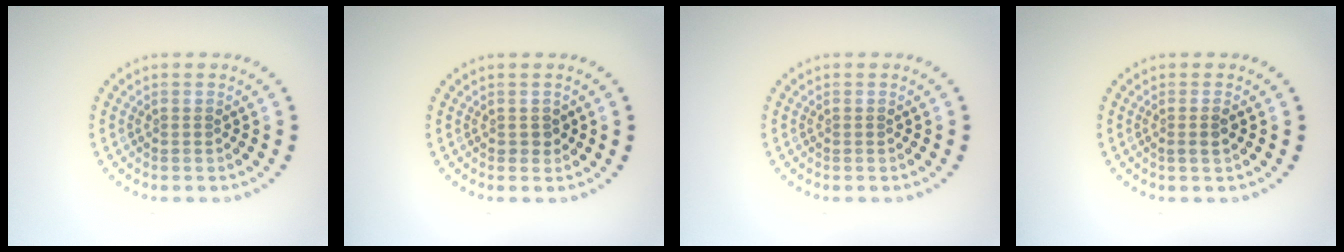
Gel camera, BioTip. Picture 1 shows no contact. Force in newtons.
{"total": 0.9, "press": 0.8, "slide": 0.3}
{"total": 0.0}
{"total": 1.1, "press": 1.0, "slide": 0.6}